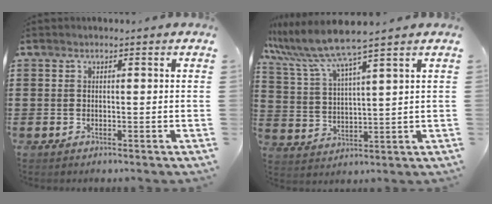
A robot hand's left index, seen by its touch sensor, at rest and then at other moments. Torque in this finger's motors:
{"motor_torque": [0.86, -0.88, 0.89, 0.21]}